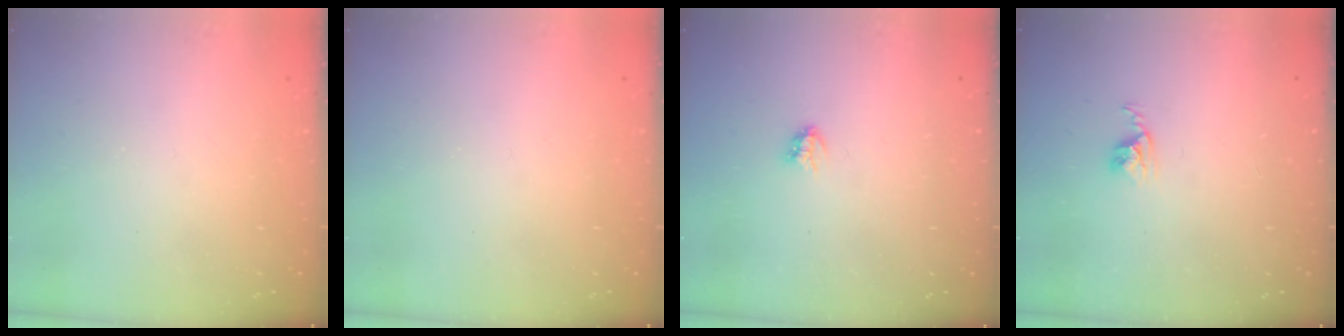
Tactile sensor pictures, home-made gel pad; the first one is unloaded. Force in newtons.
{"total": 0.0}
{"total": 2.9, "press": 2.9, "slide": 0.3}
{"total": 2.8, "press": 2.7, "slide": 0.4}